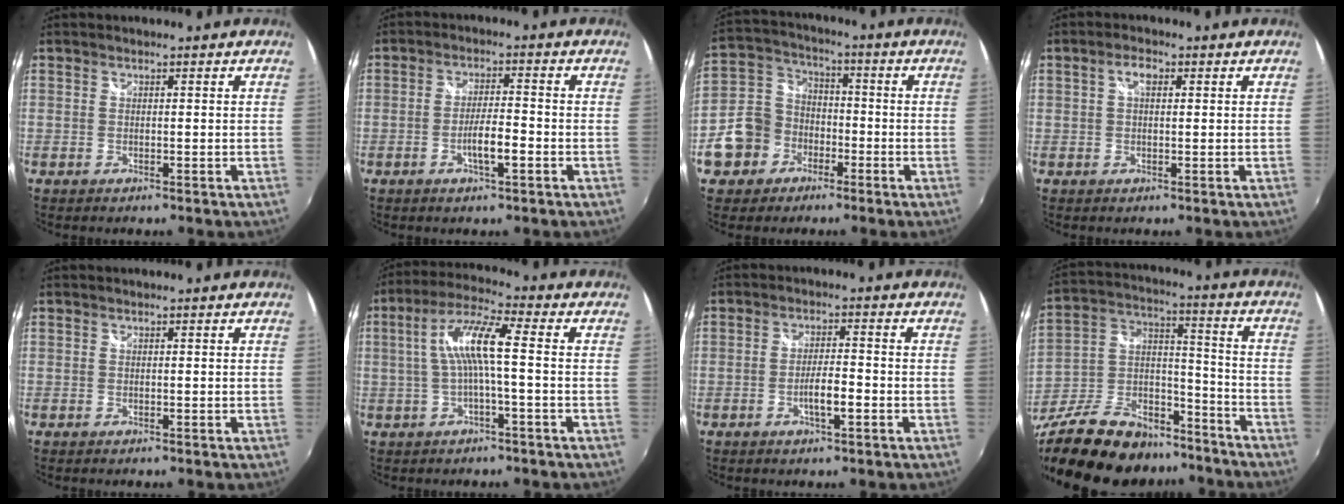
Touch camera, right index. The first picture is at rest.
{"total": 5.0, "force": [-2.1, 0.9, 4.5], "torque": [-0.084, -0.001, -0.035]}
{"total": 11.1, "force": [-5.2, 9.3, 3.2], "torque": [-0.099, 0.030, -0.086]}
{"total": 2.5, "force": [0.7, 1.2, 2.0], "torque": [-0.036, 0.008, 0.010]}
{"total": 0.0}
{"total": 8.5, "force": [-0.2, 0.7, 8.5], "torque": [-0.172, 0.015, -0.001]}
{"total": 4.3, "force": [-1.8, 0.8, 3.8], "torque": [-0.072, 0.000, -0.030]}
{"total": 29.2, "force": [-22.2, 13.1, 13.6], "torque": [-0.299, 0.023, -0.343]}